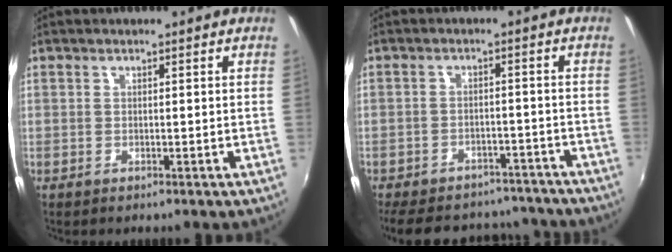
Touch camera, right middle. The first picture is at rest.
{"total": 19.7, "force": [-16.7, 8.0, 6.7], "torque": [-0.153, 0.019, -0.210]}